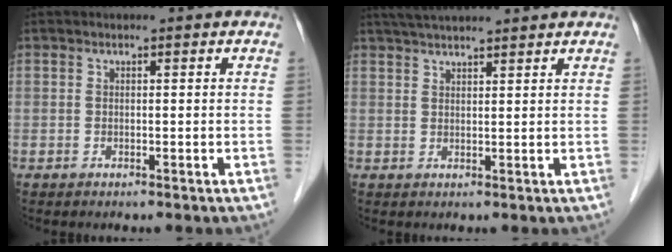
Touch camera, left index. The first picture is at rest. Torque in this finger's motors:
{"motor_torque": [0.34, -0.51, 0.51, 0.06]}